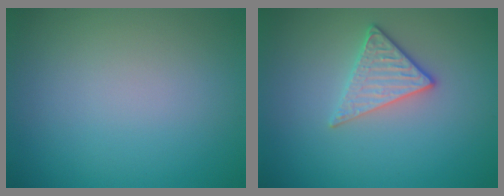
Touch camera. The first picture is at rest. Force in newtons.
{"total": 2.9, "press": 2.6, "slide": 1.3}